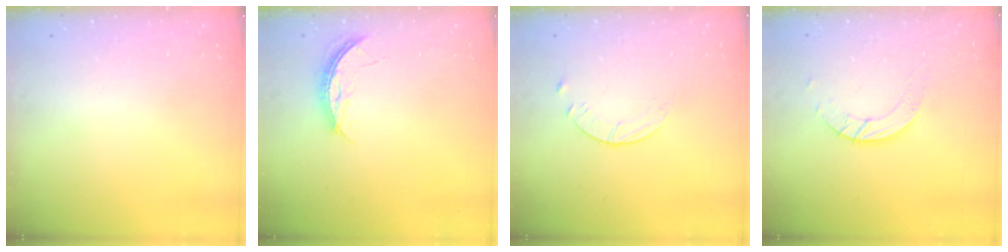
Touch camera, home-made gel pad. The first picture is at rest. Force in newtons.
{"total": 5.8, "press": 5.7, "slide": 0.5}
{"total": 2.6, "press": 2.5, "slide": 0.3}
{"total": 5.1, "press": 5.1, "slide": 0.2}